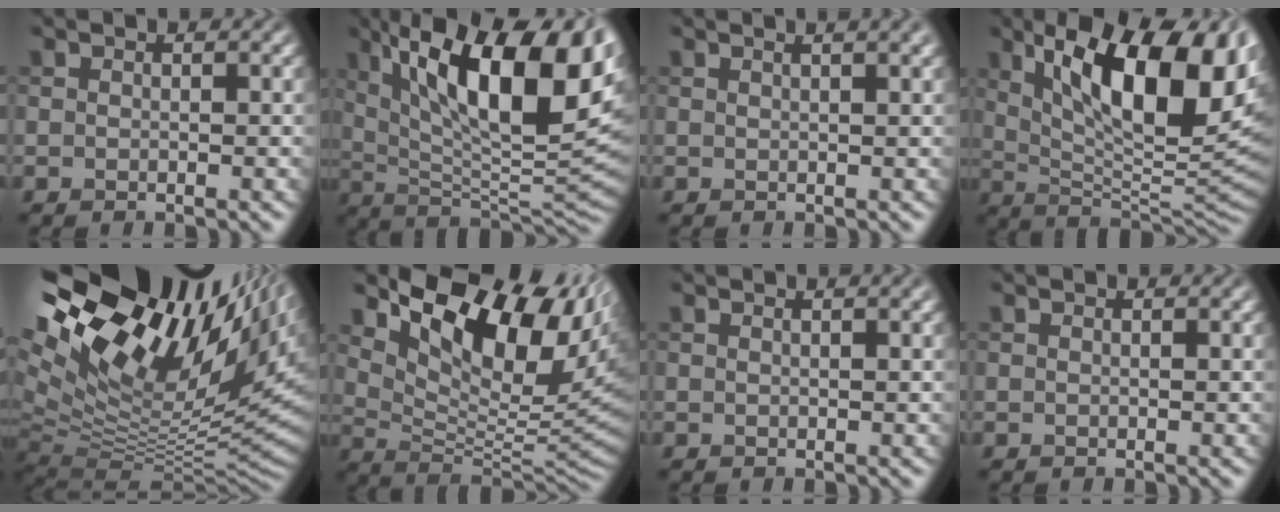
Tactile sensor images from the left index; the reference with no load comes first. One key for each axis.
{"total": 17.2, "fx": 6.3, "fy": 6.1, "fz": 14.8, "tx": -0.240, "ty": 0.012, "tz": 0.105}
{"total": 3.6, "fx": 2.0, "fy": 1.4, "fz": 2.6, "tx": -0.006, "ty": 0.014, "tz": 0.001}
{"total": 15.2, "fx": 4.9, "fy": 5.7, "fz": 13.2, "tx": -0.197, "ty": 0.004, "tz": 0.080}
{"total": 18.5, "fx": 8.5, "fy": 7.3, "fz": 14.7, "tx": -0.228, "ty": 0.034, "tz": 0.164}
{"total": 13.4, "fx": 7.0, "fy": 6.7, "fz": 9.3, "tx": -0.151, "ty": 0.005, "tz": 0.130}
{"total": 1.1, "fx": 0.6, "fy": 0.3, "fz": 0.9, "tx": -0.007, "ty": 0.004, "tz": 0.003}
{"total": 0.0}